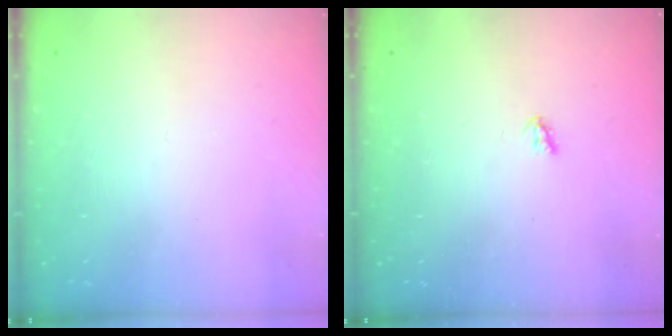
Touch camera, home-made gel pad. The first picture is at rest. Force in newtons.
{"total": 2.5, "press": 2.5, "slide": 0.3}